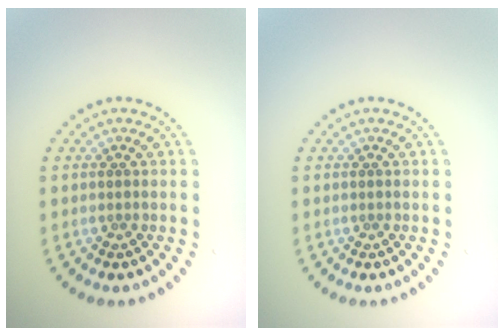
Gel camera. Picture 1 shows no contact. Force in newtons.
{"total": 0.0}